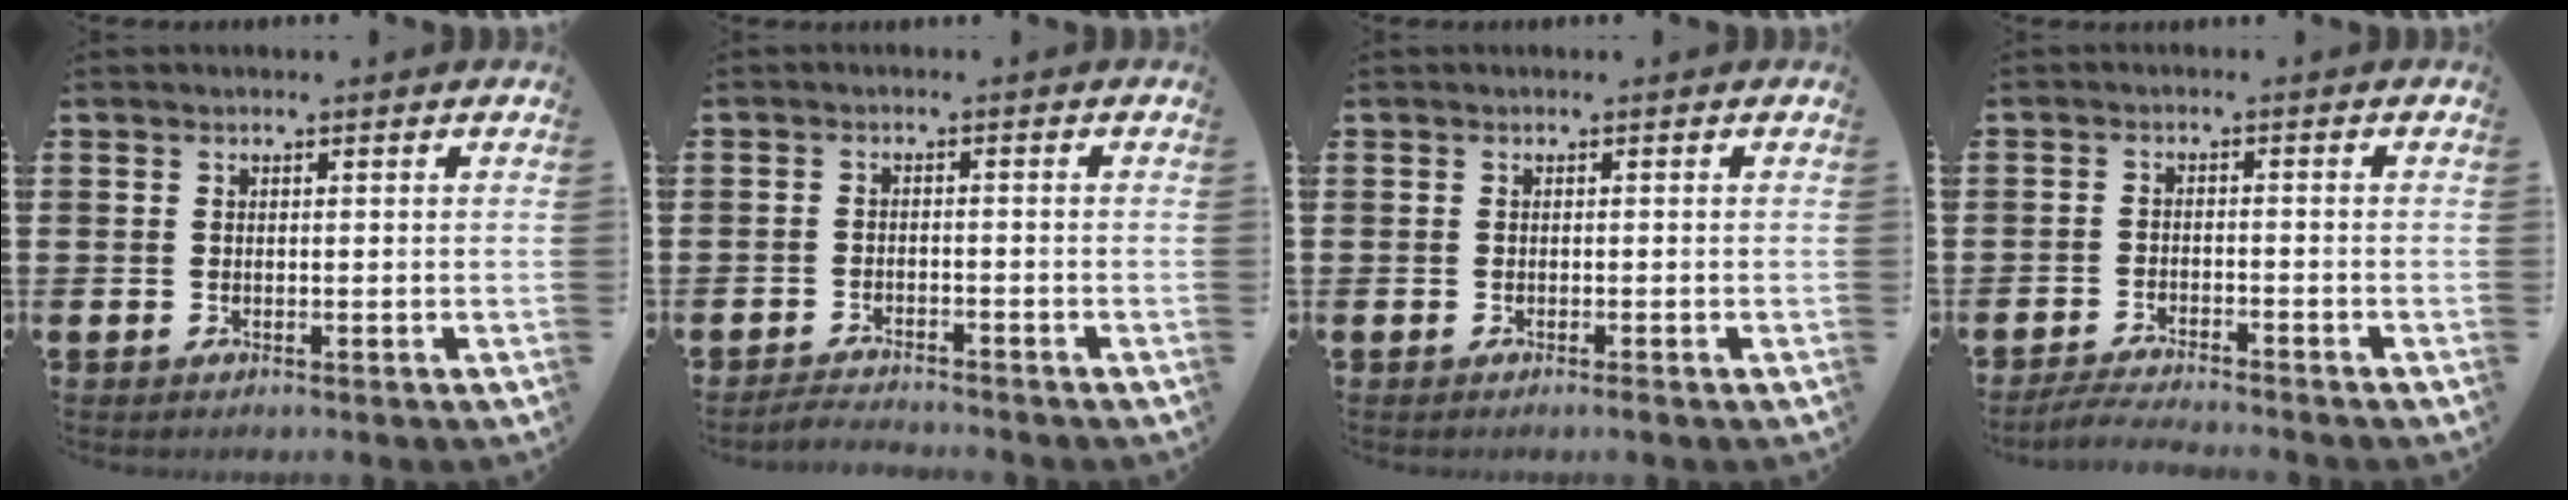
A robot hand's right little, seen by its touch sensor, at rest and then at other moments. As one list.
[{"total": 2.0, "force": [-2.0, -0.1, 0.0], "torque": [-0.004, 0.003, -0.043]}, {"total": 0.5, "force": [-0.3, 0.0, 0.4], "torque": [-0.007, -0.003, -0.006]}, {"total": 2.7, "force": [-2.7, -0.1, 0.3], "torque": [-0.007, 0.003, -0.055]}]